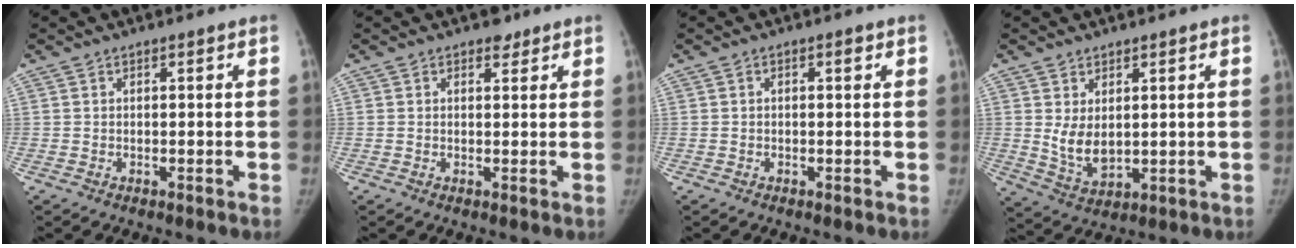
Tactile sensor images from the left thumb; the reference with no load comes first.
{"total": 1.9, "force": [1.4, 1.2, 0.6], "torque": [0.004, -0.007, 0.015]}
{"total": 0.8, "force": [0.2, 0.4, 0.6], "torque": [-0.004, 0.003, 0.001]}
{"total": 6.0, "force": [1.4, 3.8, 4.4], "torque": [-0.062, -0.021, 0.040]}